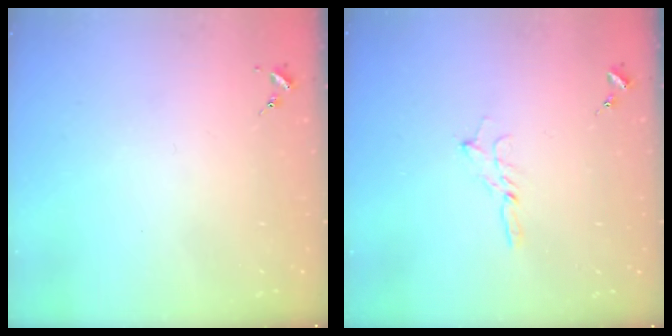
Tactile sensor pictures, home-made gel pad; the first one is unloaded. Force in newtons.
{"total": 2.9, "press": 2.9, "slide": 0.2}